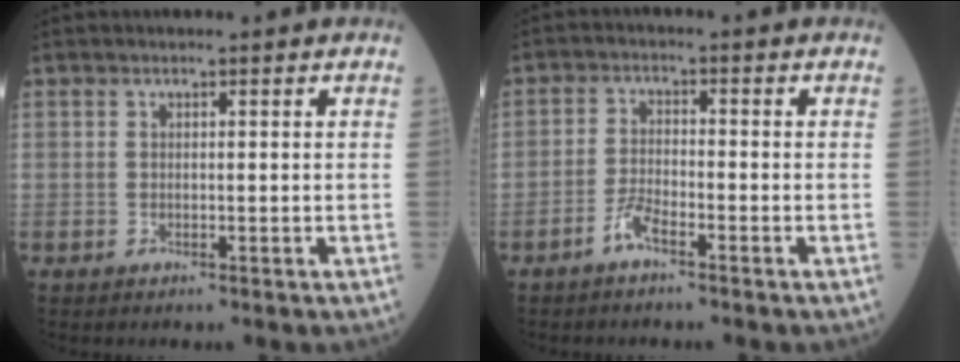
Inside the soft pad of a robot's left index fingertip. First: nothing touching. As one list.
[{"total": 3.1, "force": [-2.3, 0.5, 2.0], "torque": [-0.046, -0.001, -0.049]}]